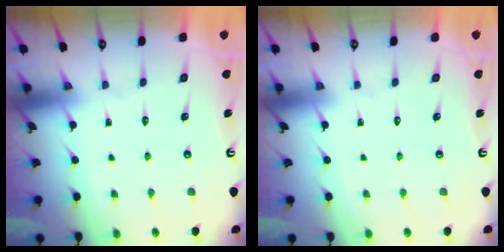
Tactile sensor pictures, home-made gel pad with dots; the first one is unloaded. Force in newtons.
{"total": 0.0}